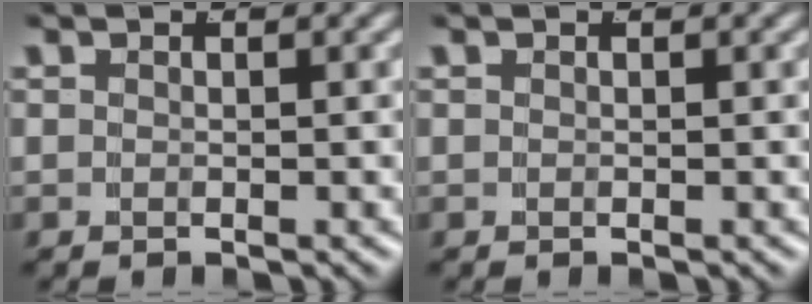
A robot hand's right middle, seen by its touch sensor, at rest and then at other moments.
{"total": 0.0}